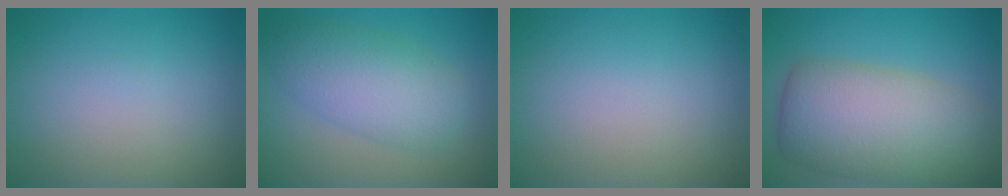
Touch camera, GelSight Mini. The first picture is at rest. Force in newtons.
{"total": 5.7, "press": 5.7, "slide": 0.1}
{"total": 0.0}
{"total": 9.7, "press": 9.7, "slide": 0.4}